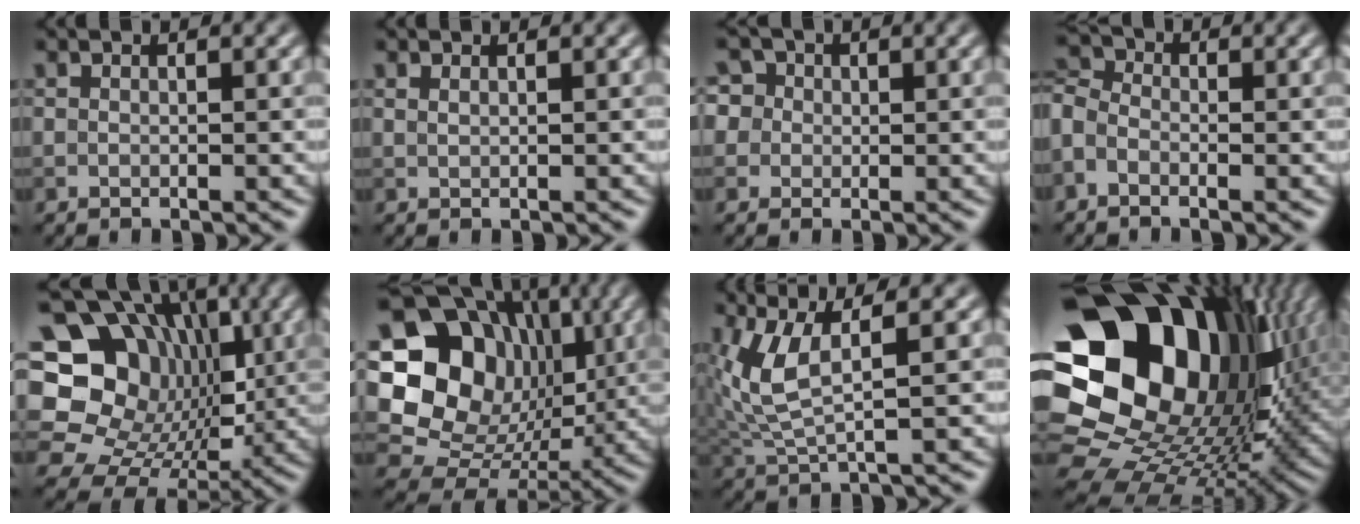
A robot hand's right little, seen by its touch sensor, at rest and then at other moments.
{"total": 0.5, "force": [0.4, 0.1, 0.3], "torque": [-0.006, 0.000, 0.009]}
{"total": 5.2, "force": [2.1, 4.3, 2.1], "torque": [-0.028, 0.029, 0.006]}
{"total": 2.7, "force": [-1.2, 1.8, 1.6], "torque": [-0.041, 0.004, -0.035]}
{"total": 17.5, "force": [2.8, 15.2, 8.1], "torque": [-0.155, 0.053, 0.036]}
{"total": 16.9, "force": [3.6, 14.2, 8.4], "torque": [-0.176, 0.038, 0.073]}
{"total": 4.6, "force": [1.4, 1.5, 4.1], "torque": [-0.111, -0.004, 0.035]}
{"total": 22.4, "force": [5.9, 17.1, 13.3], "torque": [-0.283, 0.005, 0.106]}